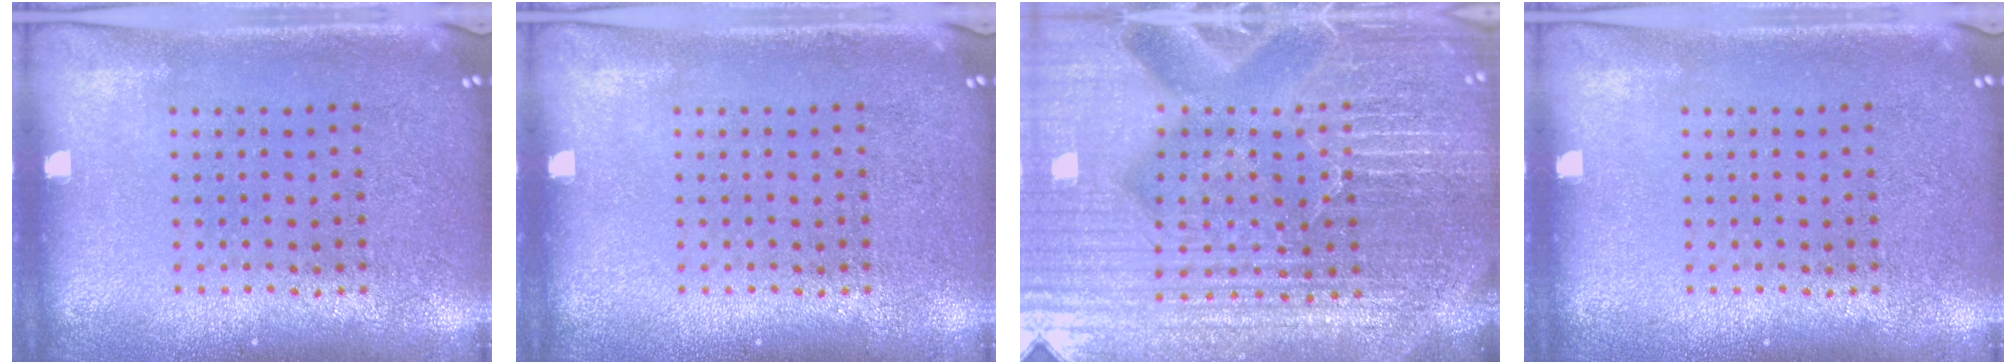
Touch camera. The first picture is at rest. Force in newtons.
{"total": 0.0}
{"total": 6.3, "press": 5.6, "slide": 2.8}
{"total": 0.0}